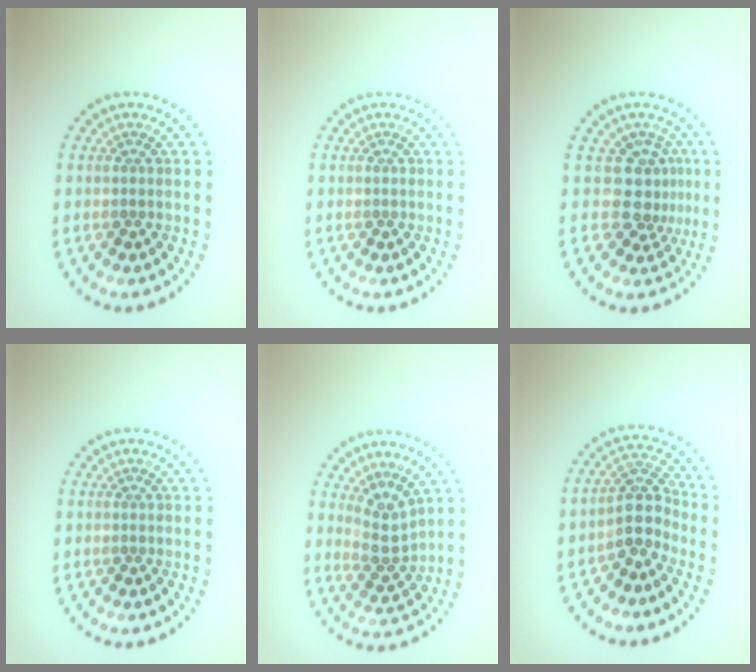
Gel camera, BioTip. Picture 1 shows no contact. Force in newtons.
{"total": 0.0}
{"total": 3.2, "press": 2.4, "slide": 2.2}
{"total": 0.0}
{"total": 2.5, "press": 1.8, "slide": 1.7}
{"total": 3.6, "press": 2.9, "slide": 2.2}